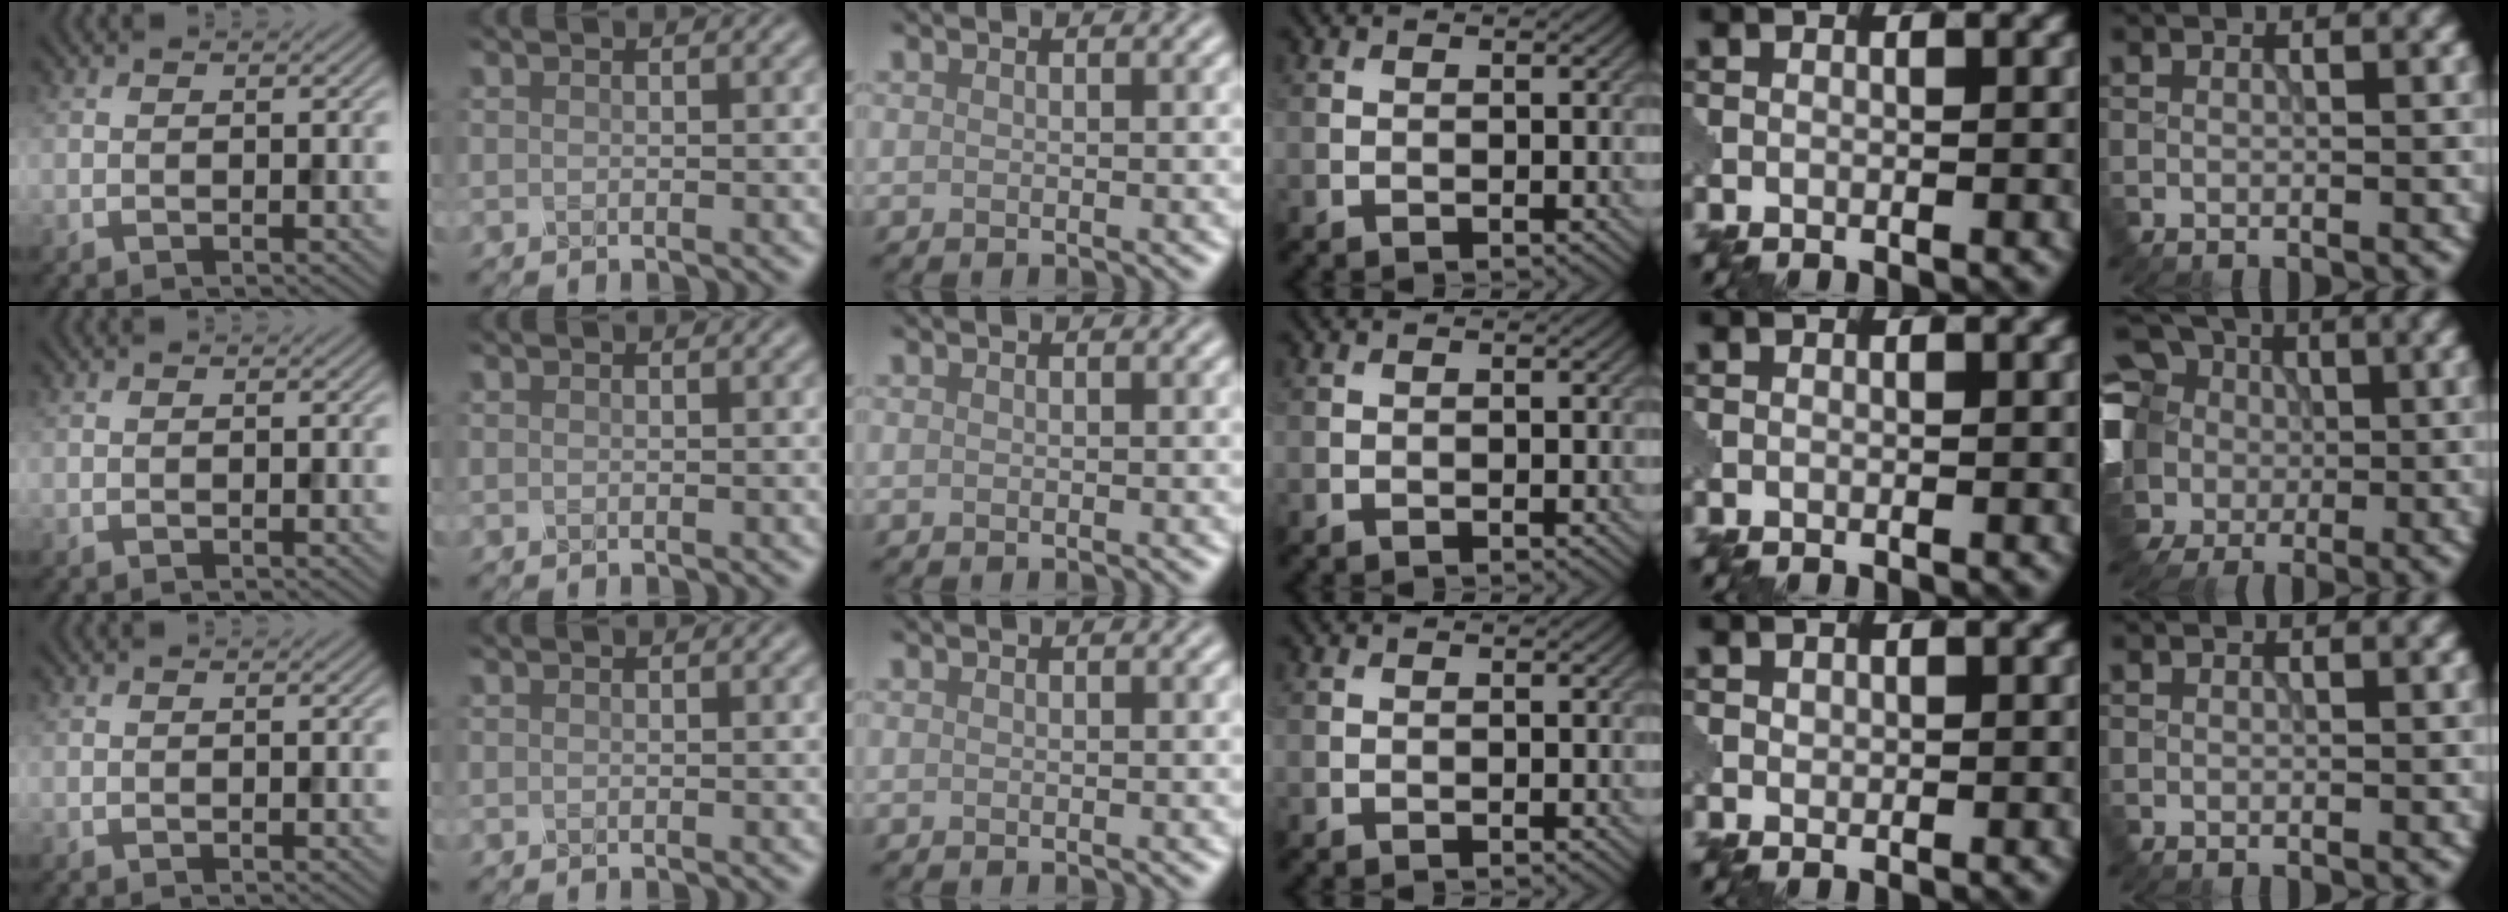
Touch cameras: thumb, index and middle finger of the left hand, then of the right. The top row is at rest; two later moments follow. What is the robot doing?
{"motion": "close", "object": "eyeshadow palette"}